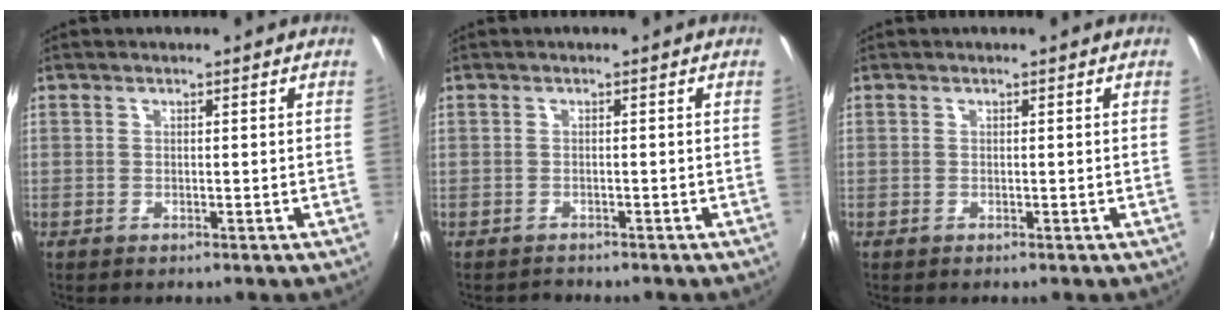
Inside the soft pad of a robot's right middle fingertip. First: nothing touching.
{"total": 1.1, "force": [-1.0, 0.3, -0.2], "torque": [0.000, 0.002, -0.016]}
{"total": 0.0}